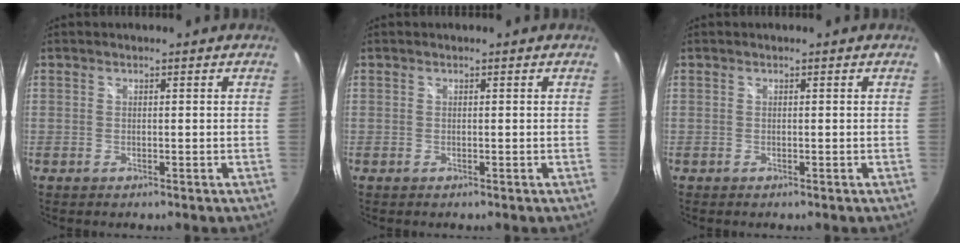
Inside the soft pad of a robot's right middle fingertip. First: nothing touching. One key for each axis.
{"total": 0.0}
{"total": 0.0}